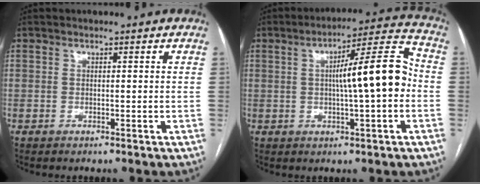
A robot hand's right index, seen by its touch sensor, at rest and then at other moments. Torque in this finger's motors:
{"motor_torque": [1.07, -0.18, 0.55, 0.11]}